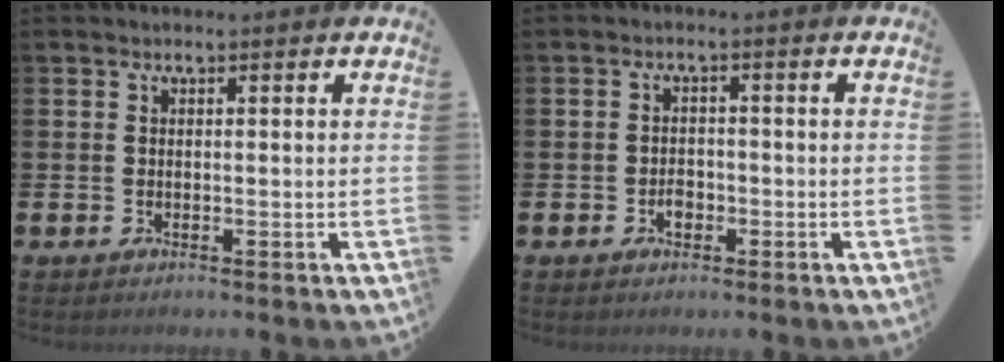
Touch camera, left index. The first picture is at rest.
{"total": 1.9, "force": [-0.7, 1.4, 1.1], "torque": [-0.009, -0.002, -0.018]}